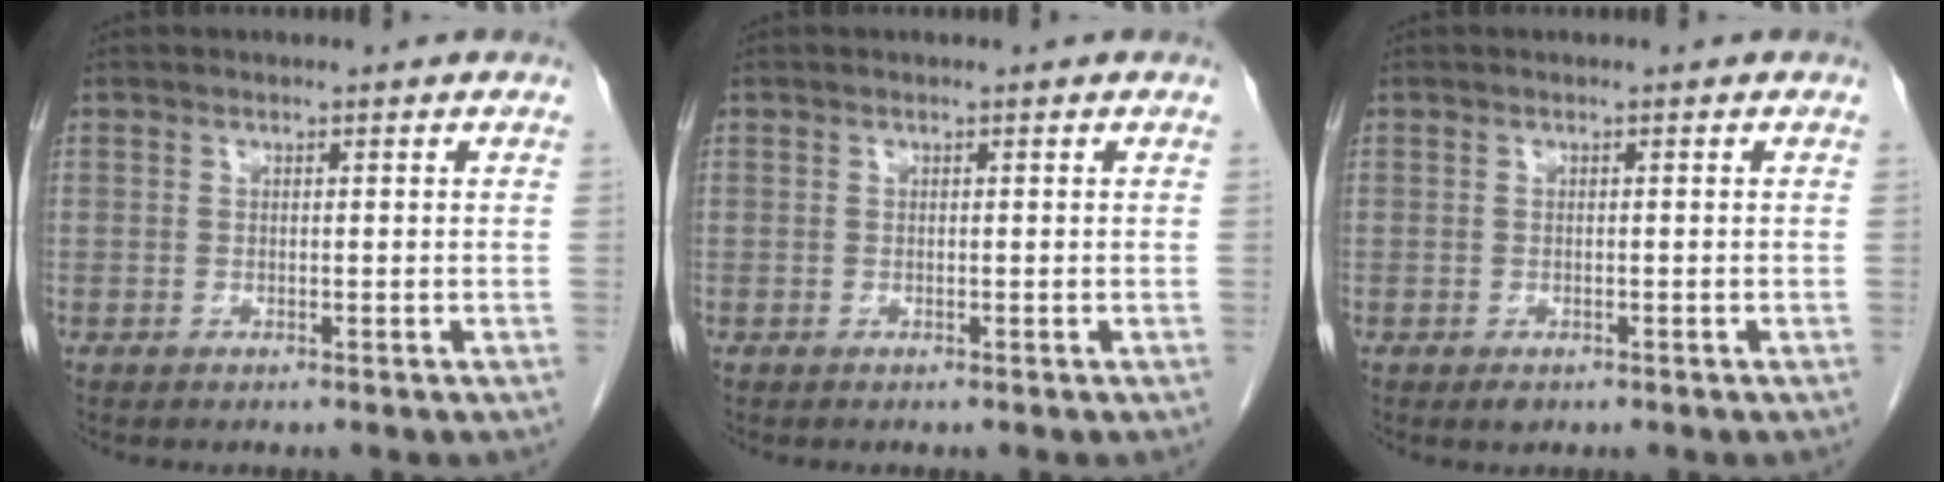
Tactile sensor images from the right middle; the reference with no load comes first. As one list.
[{"total": 0.0}, {"total": 1.0, "force": [-0.6, 0.5, 0.5], "torque": [-0.007, 0.000, -0.004]}]